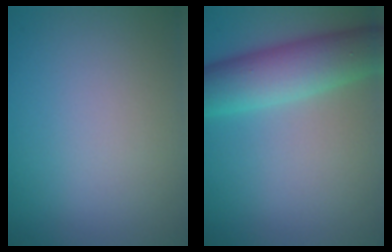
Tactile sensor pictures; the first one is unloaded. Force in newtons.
{"total": 7.3, "press": 7.3, "slide": 0.2}